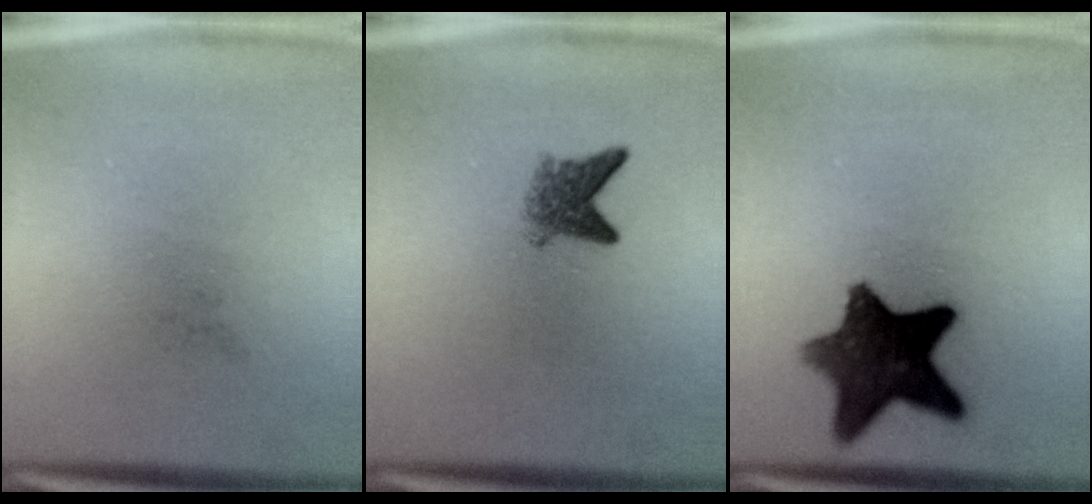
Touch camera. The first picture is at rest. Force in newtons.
{"total": 3.1}
{"total": 11.8}